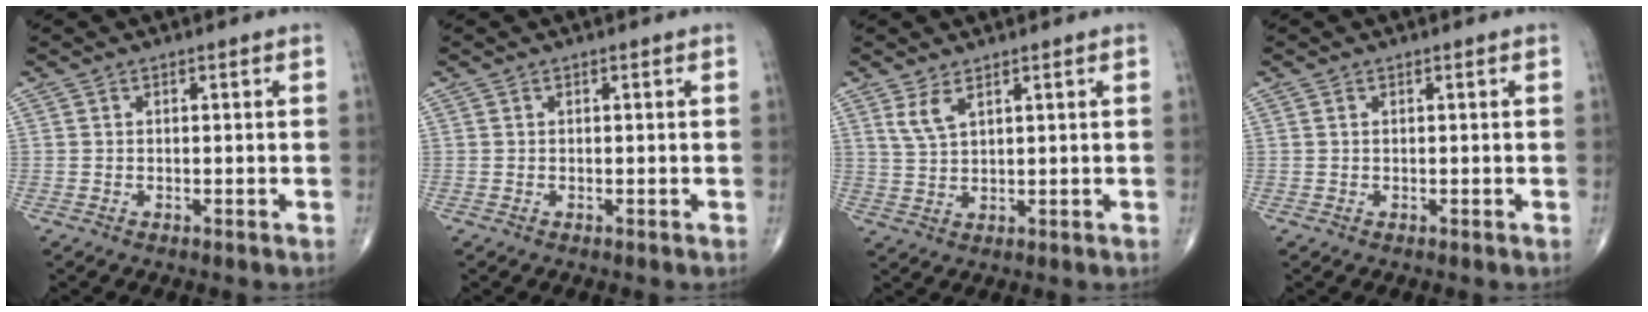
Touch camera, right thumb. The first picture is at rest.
{"total": 0.0}
{"total": 3.6, "force": [2.2, 1.4, 2.6], "torque": [-0.055, -0.009, 0.051]}
{"total": 0.0}